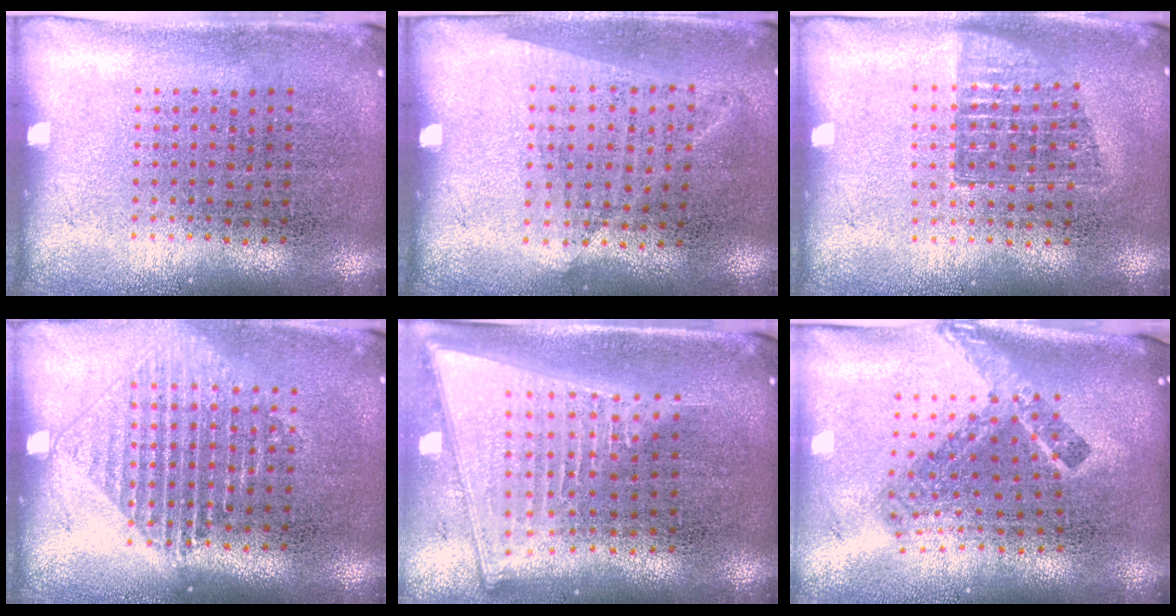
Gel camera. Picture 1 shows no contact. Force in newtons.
{"total": 1.1, "press": 1.0, "slide": 0.5}
{"total": 1.2, "press": 1.0, "slide": 0.6}
{"total": 1.3, "press": 1.3, "slide": 0.5}
{"total": 2.2, "press": 1.8, "slide": 1.2}
{"total": 2.4, "press": 1.6, "slide": 1.8}